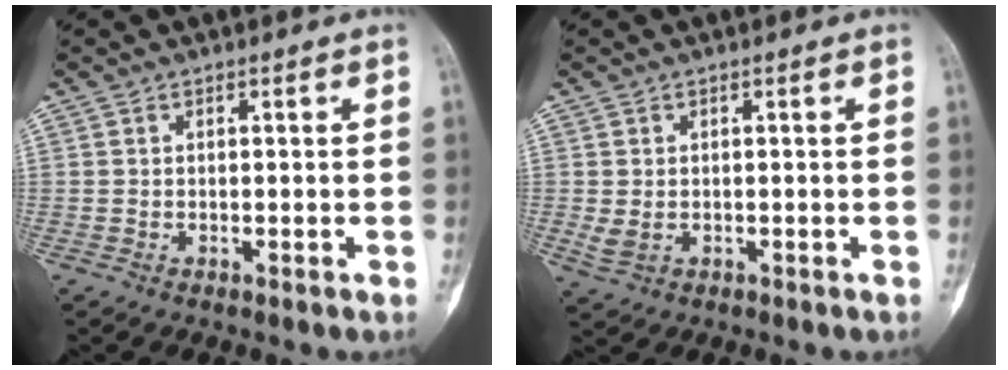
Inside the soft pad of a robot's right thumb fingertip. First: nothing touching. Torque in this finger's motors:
{"motor_torque": [-0.22, 0.27, 0.26, -0.01, -0.07]}